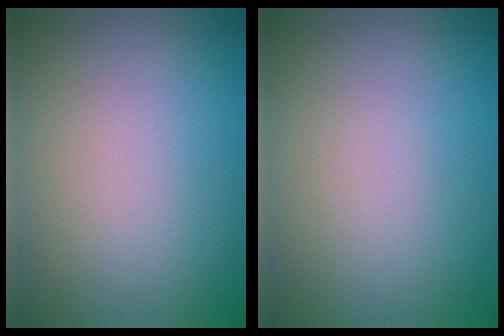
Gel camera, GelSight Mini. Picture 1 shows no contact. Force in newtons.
{"total": 0.0}